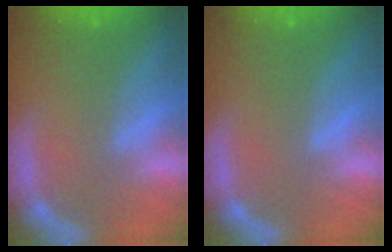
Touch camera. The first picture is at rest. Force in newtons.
{"total": 0.0}